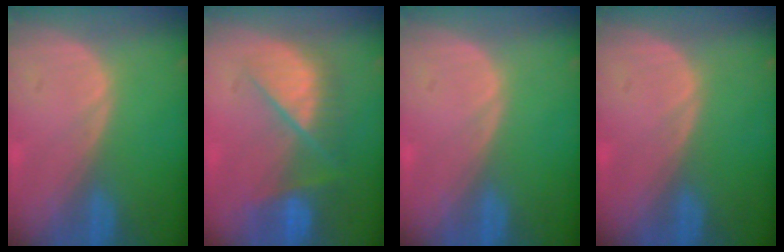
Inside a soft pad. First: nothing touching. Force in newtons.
{"total": 8.6, "press": 7.9, "slide": 3.4}
{"total": 0.0}
{"total": 0.0}